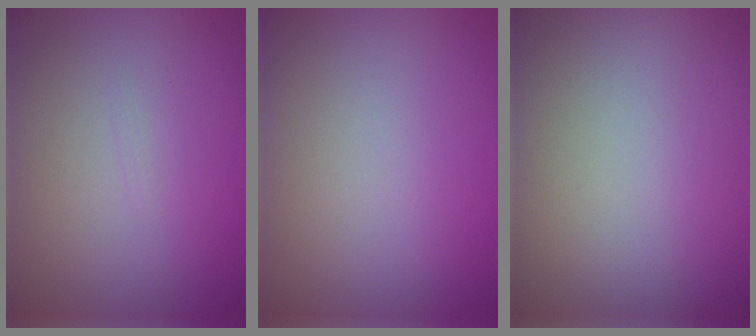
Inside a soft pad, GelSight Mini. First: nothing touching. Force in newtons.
{"total": 0.0}
{"total": 0.0}